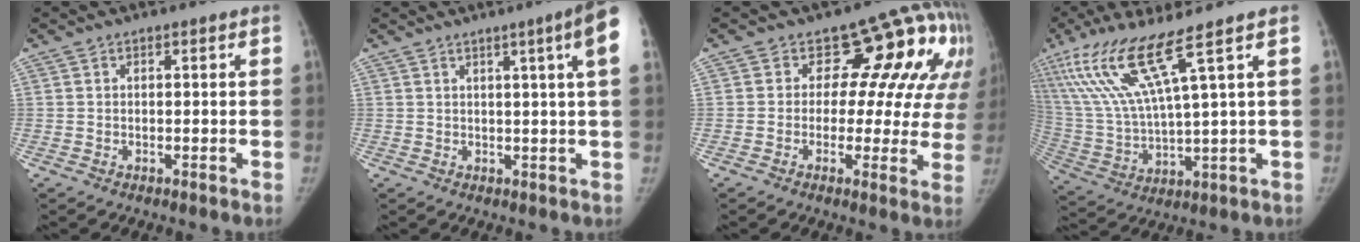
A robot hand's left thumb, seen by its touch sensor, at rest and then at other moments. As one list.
[{"total": 7.5, "force": [3.0, -0.9, 6.9], "torque": [-0.085, -0.003, 0.033]}, {"total": 14.9, "force": [5.4, 9.3, 10.3], "torque": [-0.066, -0.011, 0.045]}, {"total": 15.1, "force": [8.3, 0.6, 12.6], "torque": [-0.282, -0.035, 0.170]}]